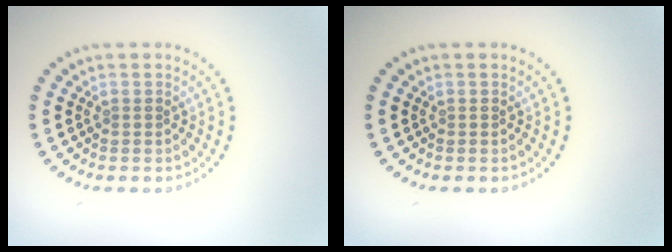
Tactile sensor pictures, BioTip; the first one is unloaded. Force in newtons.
{"total": 0.0}